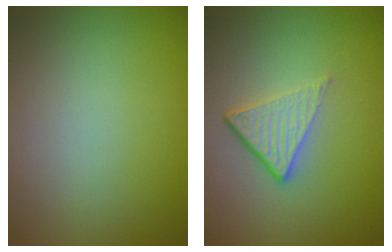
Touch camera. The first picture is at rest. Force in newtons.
{"total": 4.2, "press": 2.7, "slide": 3.2}